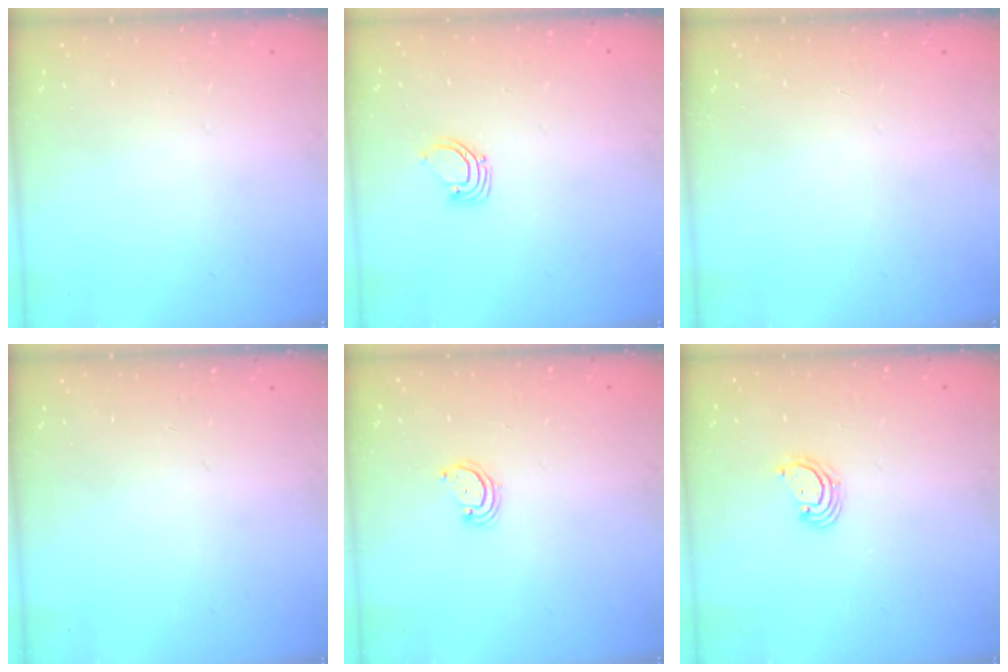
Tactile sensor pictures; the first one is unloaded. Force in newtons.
{"total": 2.7, "press": 2.7, "slide": 0.2}
{"total": 0.0}
{"total": 0.0}
{"total": 2.3, "press": 2.2, "slide": 0.2}
{"total": 2.4, "press": 2.4, "slide": 0.2}